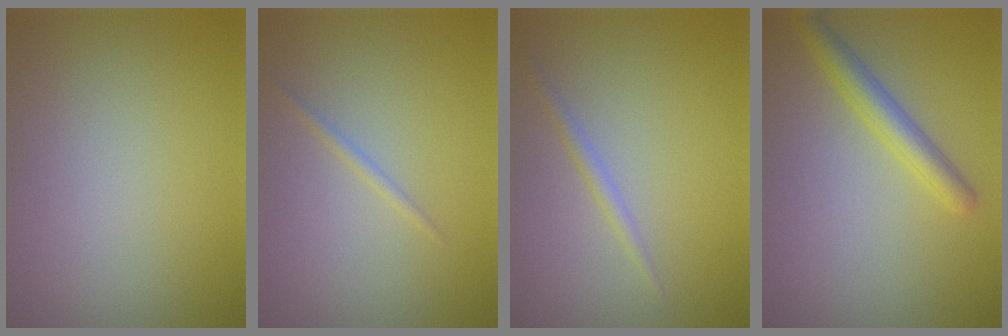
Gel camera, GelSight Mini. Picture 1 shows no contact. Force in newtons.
{"total": 0.7, "press": 0.7, "slide": 0.1}
{"total": 1.1, "press": 1.1, "slide": 0.1}
{"total": 2.8, "press": 2.8, "slide": 0.2}